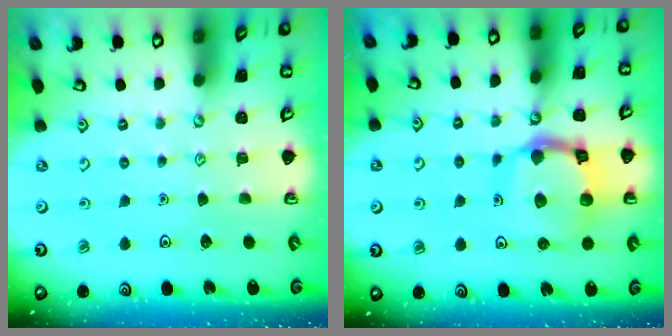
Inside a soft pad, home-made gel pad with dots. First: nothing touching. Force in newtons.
{"total": 13.4, "press": 13.3, "slide": 1.6}